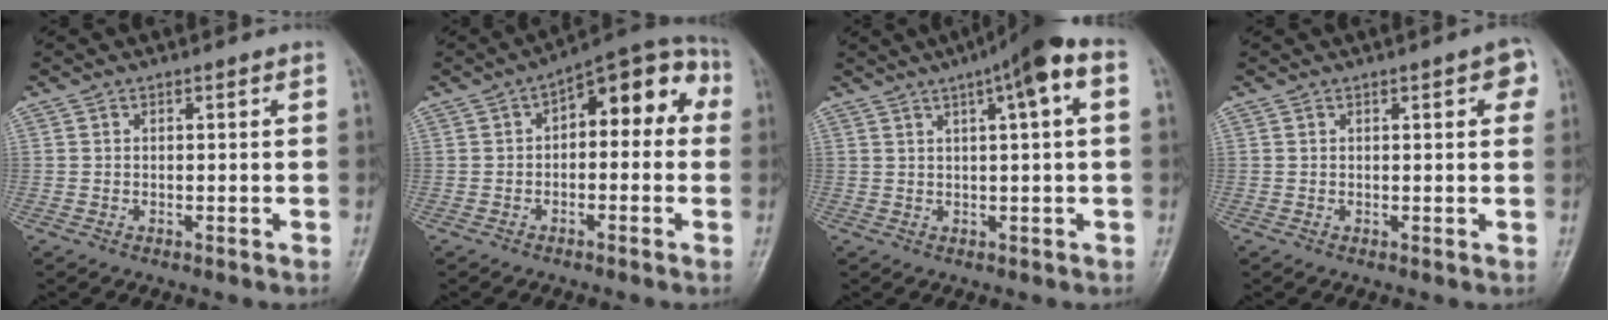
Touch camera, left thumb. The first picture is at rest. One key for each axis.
{"total": 11.8, "fx": 1.7, "fy": 6.2, "fz": 9.9, "tx": -0.087, "ty": 0.046, "tz": 0.009}
{"total": 9.7, "fx": 3.8, "fy": 1.4, "fz": 8.8, "tx": -0.136, "ty": 0.025, "tz": 0.049}
{"total": 3.4, "fx": 1.3, "fy": 1.1, "fz": 2.9, "tx": -0.026, "ty": 0.001, "tz": 0.010}